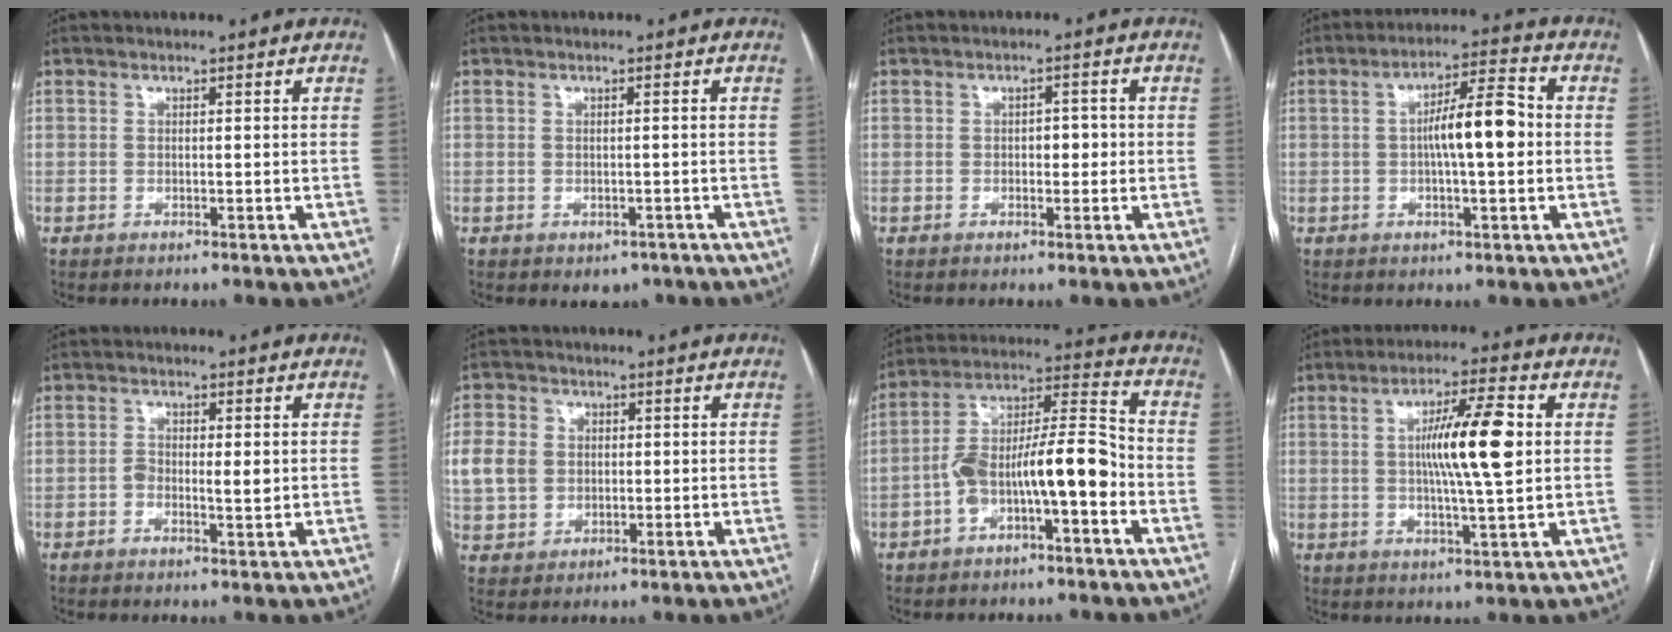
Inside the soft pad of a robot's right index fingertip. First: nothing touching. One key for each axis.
{"total": 2.8, "fx": -1.7, "fy": 2.0, "fz": 1.0, "tx": -0.007, "ty": 0.004, "tz": -0.012}
{"total": 2.5, "fx": -0.2, "fy": 1.4, "fz": 2.0, "tx": -0.027, "ty": 0.007, "tz": -0.003}
{"total": 8.7, "fx": -0.1, "fy": 1.7, "fz": 8.5, "tx": -0.148, "ty": 0.019, "tz": -0.005}
{"total": 3.2, "fx": 0.0, "fy": 1.4, "fz": 2.9, "tx": -0.045, "ty": 0.008, "tz": 0.002}
{"total": 15.7, "fx": 1.8, "fy": 14.0, "fz": 6.8, "tx": -0.210, "ty": 0.036, "tz": 0.051}
{"total": 12.3, "fx": -4.2, "fy": 2.8, "fz": 11.2, "tx": -0.198, "ty": 0.041, "tz": -0.065}
{"total": 10.8, "fx": 1.4, "fy": 0.6, "fz": 10.7, "tx": -0.185, "ty": 0.003, "tz": 0.023}